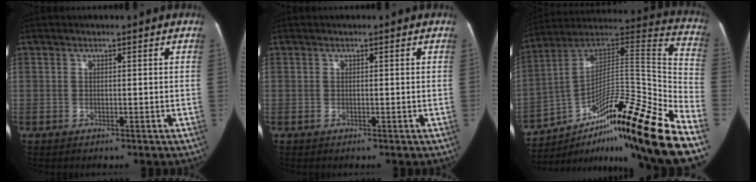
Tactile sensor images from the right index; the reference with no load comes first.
{"total": 0.0}
{"total": 29.3, "force": [-19.2, 1.4, 22.1], "torque": [-0.265, 0.034, -0.317]}